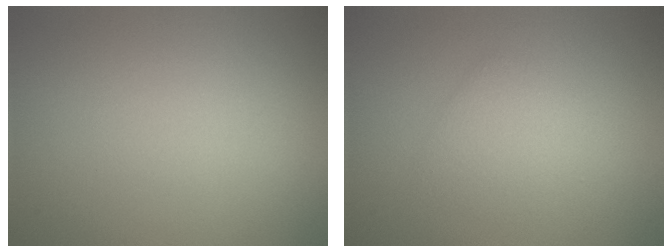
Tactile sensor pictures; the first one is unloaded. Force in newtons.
{"total": 2.2, "press": 2.2, "slide": 0.1}